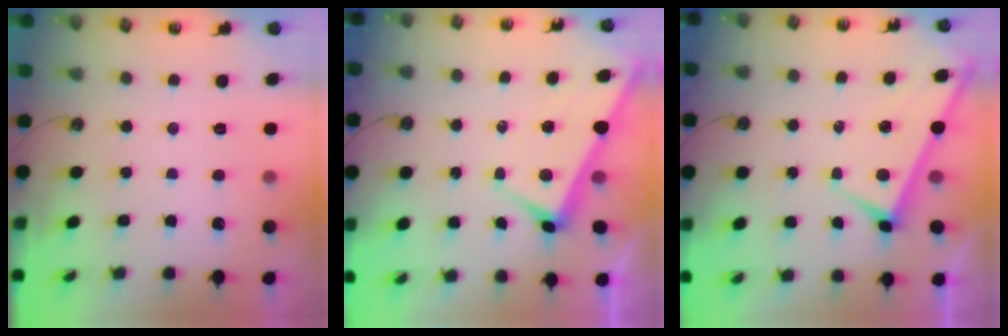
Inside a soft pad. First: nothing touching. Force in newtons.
{"total": 2.8, "press": 2.7, "slide": 0.6}
{"total": 1.2, "press": 1.1, "slide": 0.4}